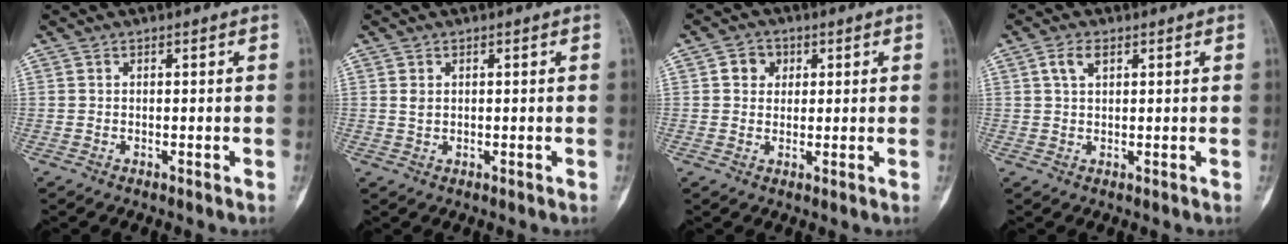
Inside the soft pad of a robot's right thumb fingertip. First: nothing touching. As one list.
[{"total": 1.3, "force": [0.4, 0.9, 0.8], "torque": [-0.012, 0.000, 0.011]}, {"total": 4.3, "force": [1.1, 3.8, 1.7], "torque": [0.000, 0.003, 0.012]}, {"total": 3.0, "force": [1.3, 1.6, 2.2], "torque": [-0.041, 0.004, 0.026]}]